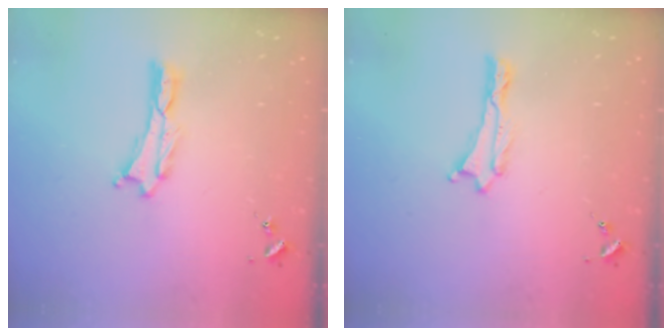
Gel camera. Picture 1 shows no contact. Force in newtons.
{"total": 0.0}